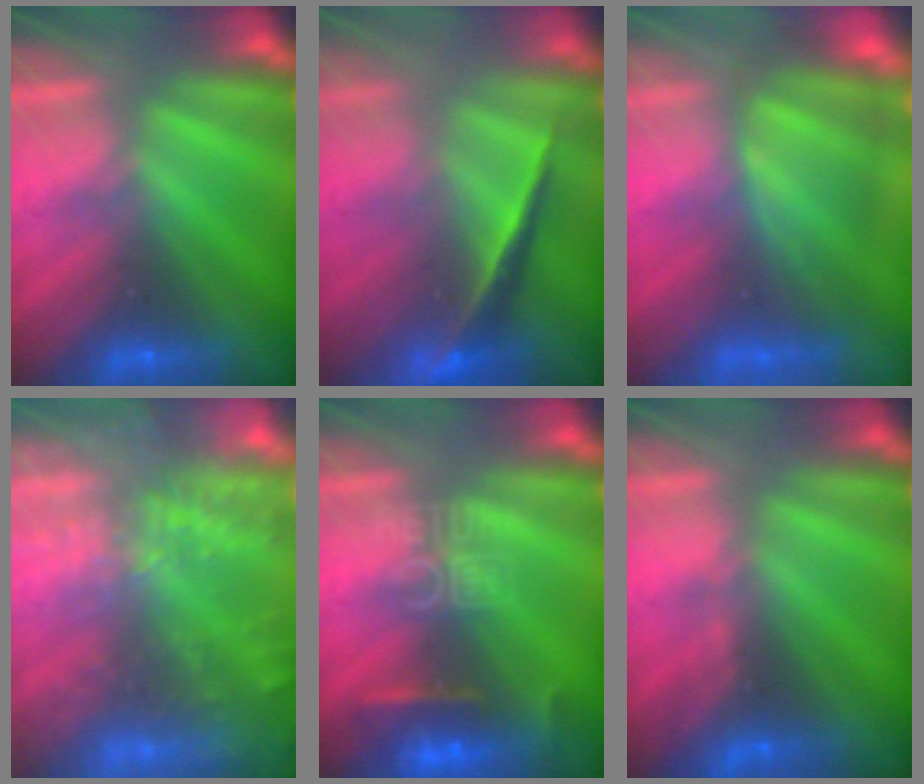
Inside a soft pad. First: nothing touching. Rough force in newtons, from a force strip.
{"total": 2.0}
{"total": 5.2}
{"total": 9.8}
{"total": 8.2}
{"total": 3.7}